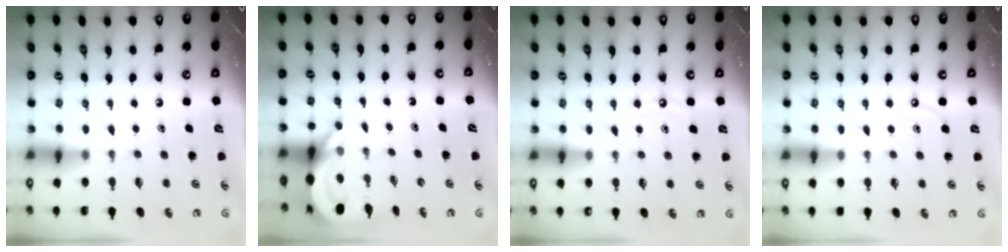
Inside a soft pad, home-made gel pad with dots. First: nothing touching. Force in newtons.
{"total": 5.1, "press": 5.0, "slide": 0.5}
{"total": 5.1, "press": 5.1, "slide": 0.6}
{"total": 4.0, "press": 4.0, "slide": 0.4}